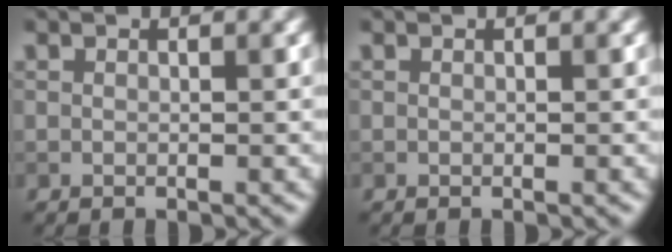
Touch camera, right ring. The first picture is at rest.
{"total": 0.0}